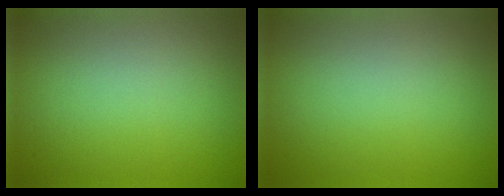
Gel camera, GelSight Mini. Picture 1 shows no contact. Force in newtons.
{"total": 0.0}